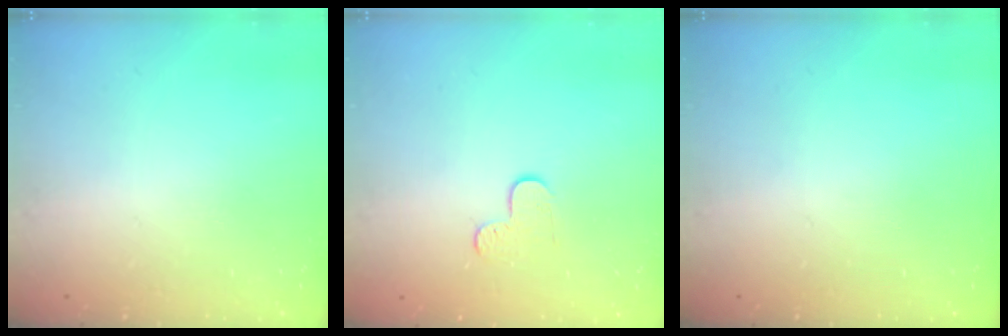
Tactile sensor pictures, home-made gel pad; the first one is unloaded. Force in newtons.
{"total": 5.5, "press": 5.5, "slide": 0.5}
{"total": 0.0}